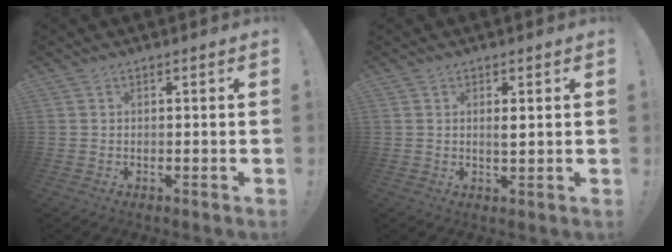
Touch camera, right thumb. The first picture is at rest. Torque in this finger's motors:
{"motor_torque": [-0.46, -0.12, -0.16, 0.08, 0.08]}